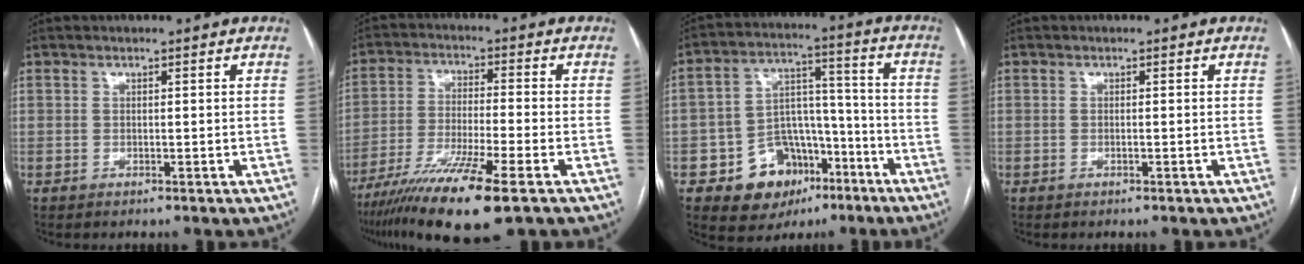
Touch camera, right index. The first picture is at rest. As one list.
[{"total": 13.7, "force": [-8.5, 0.4, 10.7], "torque": [-0.209, -0.037, -0.153]}, {"total": 12.6, "force": [-6.5, 9.2, 5.6], "torque": [-0.073, 0.043, -0.092]}, {"total": 0.0}]